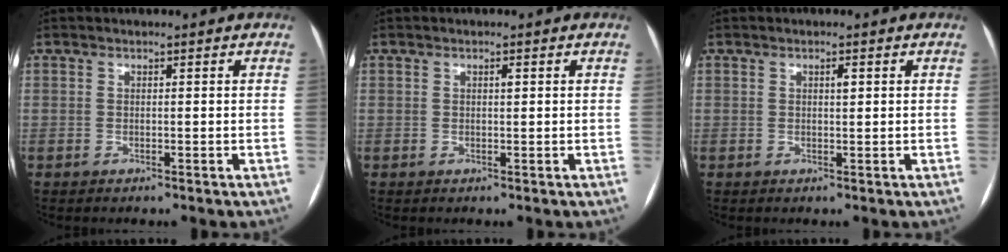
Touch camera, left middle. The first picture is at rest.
{"total": 0.8, "force": [0.3, 0.2, 0.8], "torque": [-0.013, 0.002, 0.003]}
{"total": 1.2, "force": [0.4, 0.3, 1.1], "torque": [-0.017, 0.001, 0.006]}